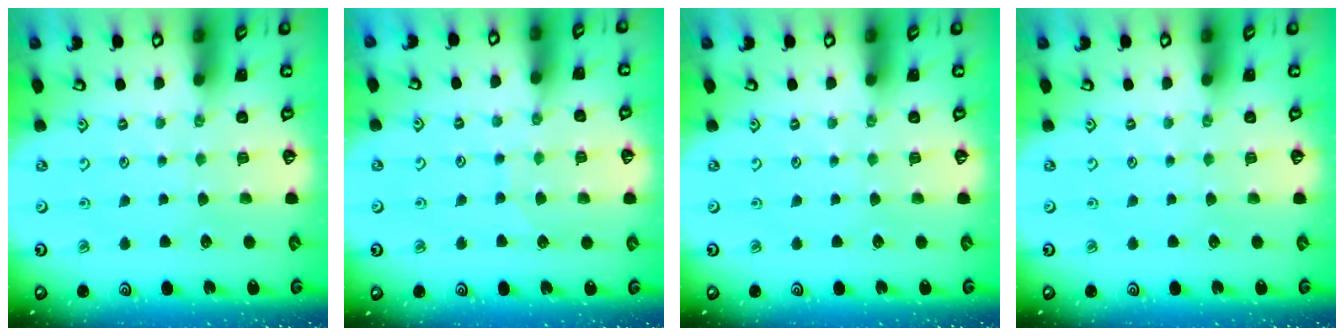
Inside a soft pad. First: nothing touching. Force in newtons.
{"total": 6.8, "press": 6.8, "slide": 0.5}
{"total": 0.0}
{"total": 0.0}